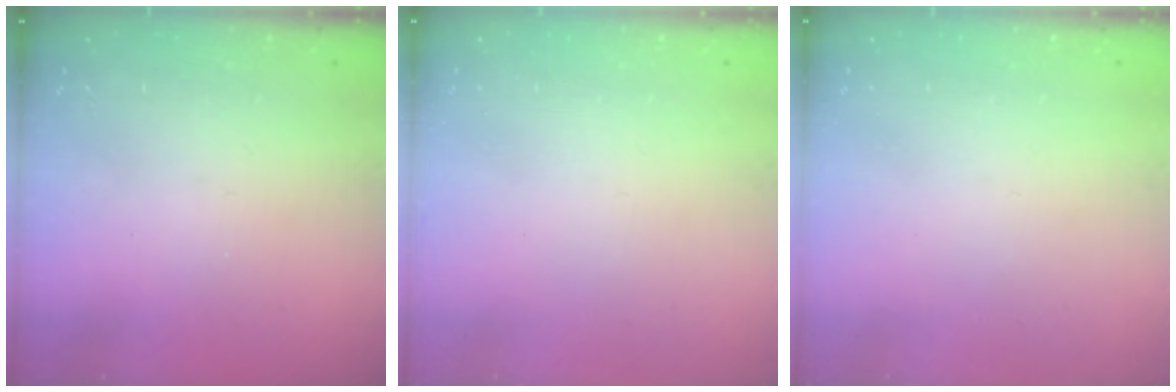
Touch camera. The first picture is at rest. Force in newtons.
{"total": 0.0}
{"total": 0.0}